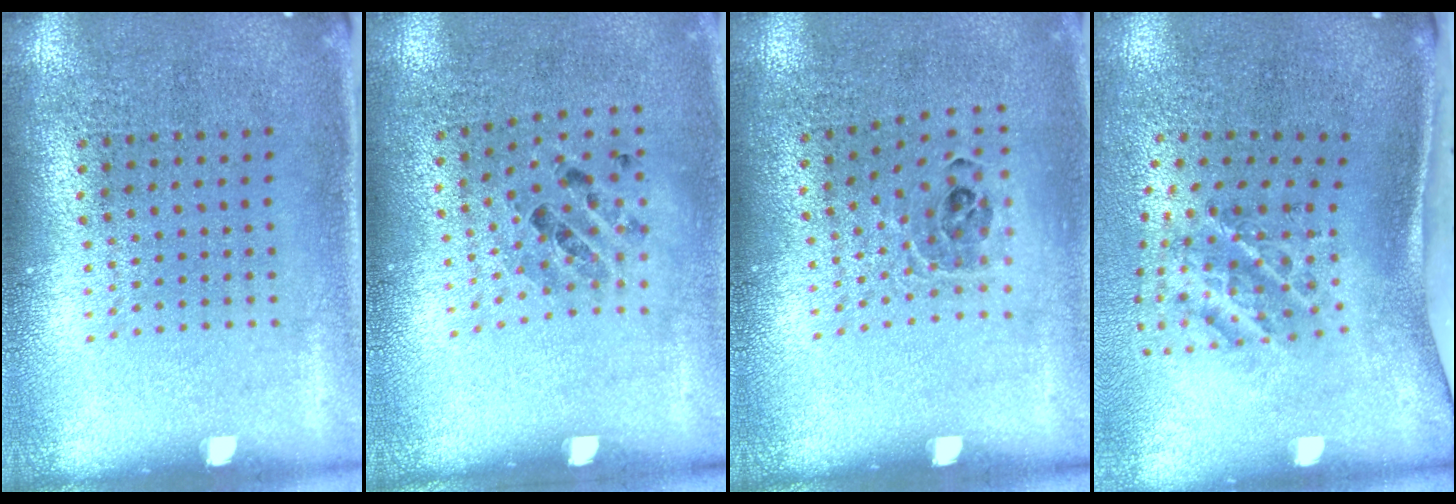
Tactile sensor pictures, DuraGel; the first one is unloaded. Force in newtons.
{"total": 0.9, "press": 0.8, "slide": 0.5}
{"total": 0.9, "press": 0.8, "slide": 0.4}
{"total": 1.8, "press": 1.2, "slide": 1.3}